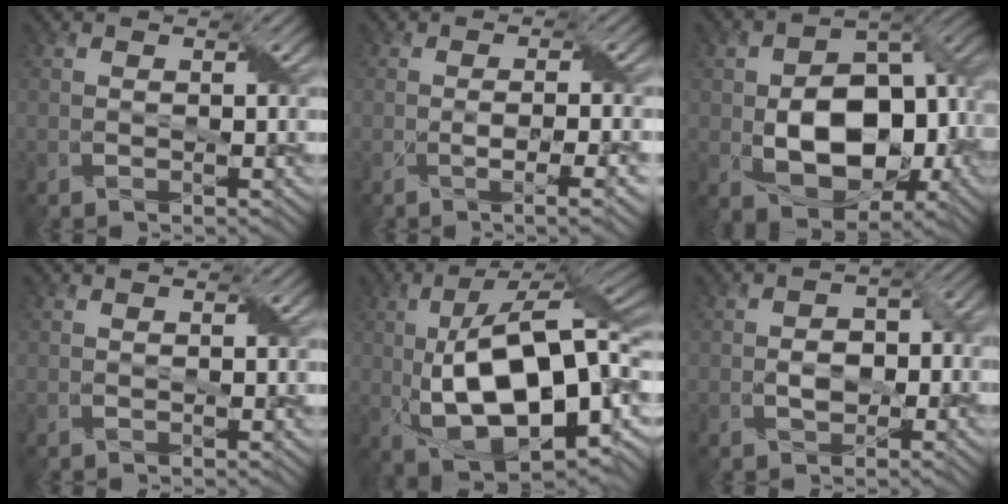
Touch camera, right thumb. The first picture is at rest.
{"total": 3.8, "force": [-1.0, 0.5, 3.6], "torque": [-0.065, 0.004, -0.017]}
{"total": 14.1, "force": [-2.4, 9.2, 10.4], "torque": [-0.159, -0.009, -0.042]}
{"total": 0.0}
{"total": 19.3, "force": [-0.8, 9.0, 17.1], "torque": [-0.297, 0.006, -0.015]}
{"total": 4.1, "force": [-1.0, 2.7, 3.0], "torque": [-0.046, -0.001, -0.019]}